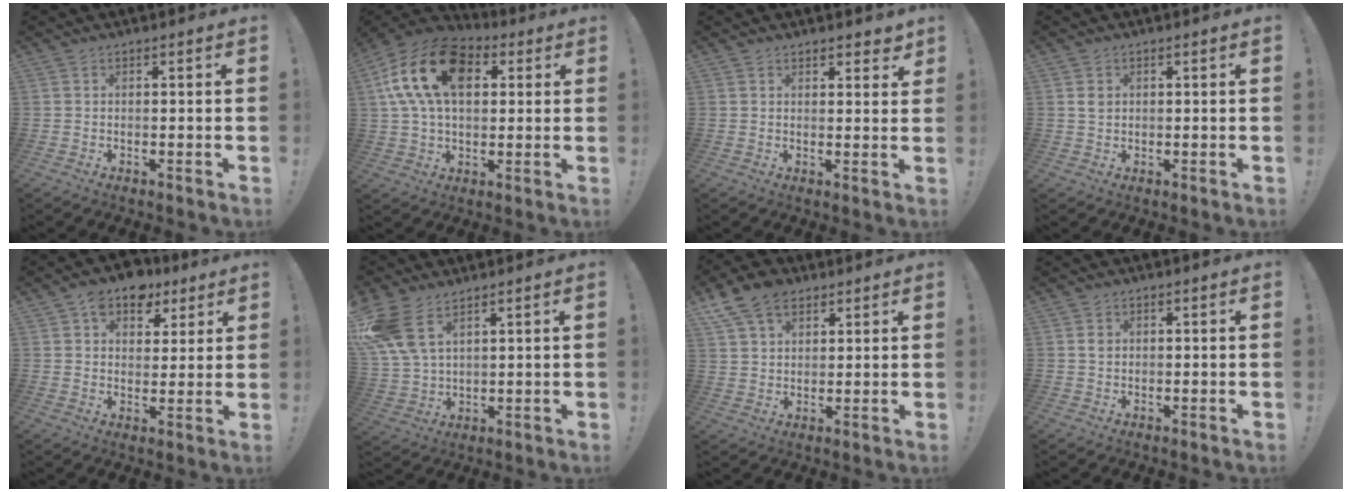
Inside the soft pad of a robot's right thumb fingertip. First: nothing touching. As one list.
[{"total": 20.2, "force": [6.0, 12.7, 14.5], "torque": [-0.269, 0.000, 0.107]}, {"total": 3.0, "force": [2.3, 1.6, 0.9], "torque": [0.008, -0.018, 0.038]}, {"total": 1.6, "force": [0.4, 1.5, 0.4], "torque": [0.006, -0.004, 0.005]}, {"total": 10.1, "force": [6.6, 6.8, 3.6], "torque": [-0.062, -0.035, 0.127]}, {"total": 10.8, "force": [6.4, 5.5, 6.8], "torque": [-0.143, -0.026, 0.127]}, {"total": 11.4, "force": [6.7, 7.6, 5.3], "torque": [-0.091, -0.024, 0.132]}, {"total": 1.4, "force": [0.1, 1.4, 0.1], "torque": [0.014, -0.005, -0.001]}]